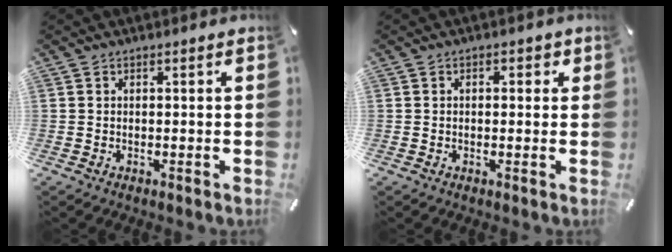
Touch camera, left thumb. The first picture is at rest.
{"total": 1.5, "force": [-0.1, 1.1, 1.0], "torque": [-0.014, 0.005, -0.006]}